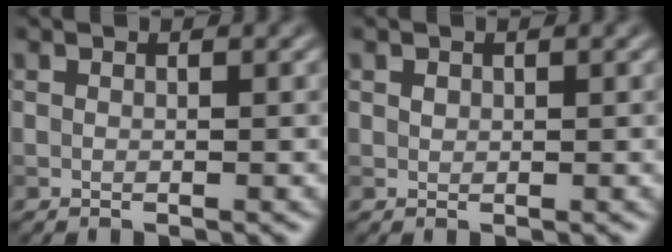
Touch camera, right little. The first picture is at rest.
{"total": 0.6, "force": [0.3, 0.5, 0.2], "torque": [-0.004, -0.002, 0.007]}